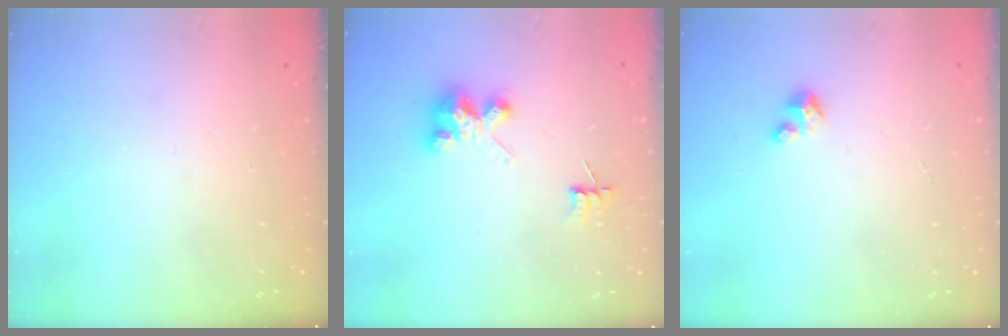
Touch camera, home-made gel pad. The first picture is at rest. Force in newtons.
{"total": 4.5, "press": 4.5, "slide": 0.1}
{"total": 3.4, "press": 3.3, "slide": 0.2}